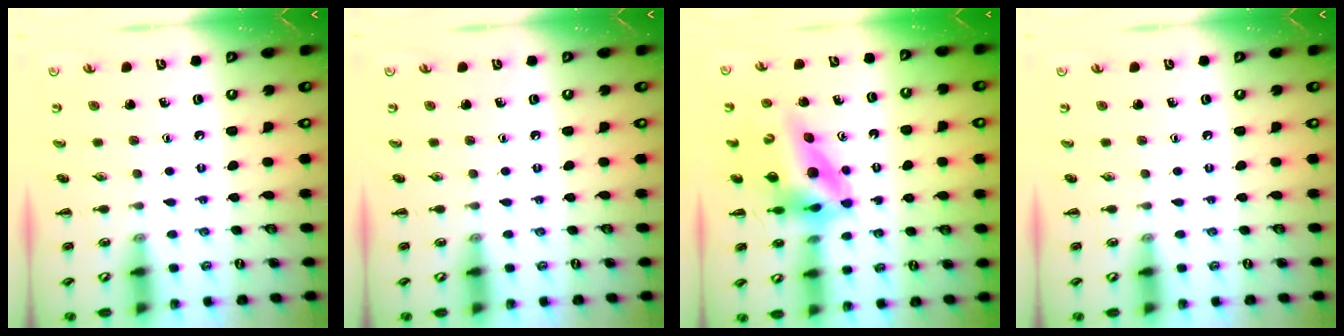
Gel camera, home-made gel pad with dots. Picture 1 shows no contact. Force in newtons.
{"total": 0.0}
{"total": 11.7, "press": 11.0, "slide": 4.1}
{"total": 0.0}